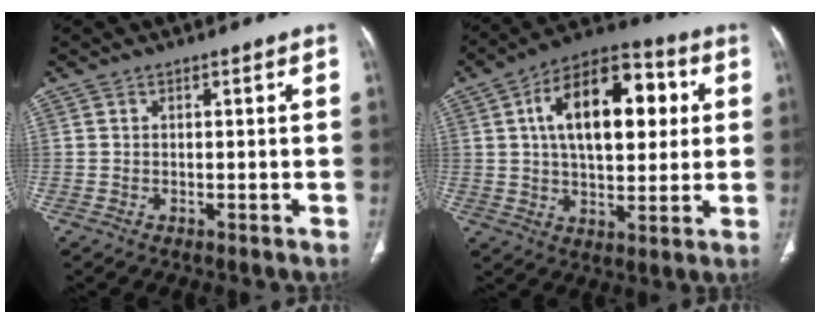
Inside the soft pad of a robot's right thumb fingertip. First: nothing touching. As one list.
[{"total": 19.8, "force": [4.6, 10.7, 16.0], "torque": [-0.220, 0.015, 0.066]}]